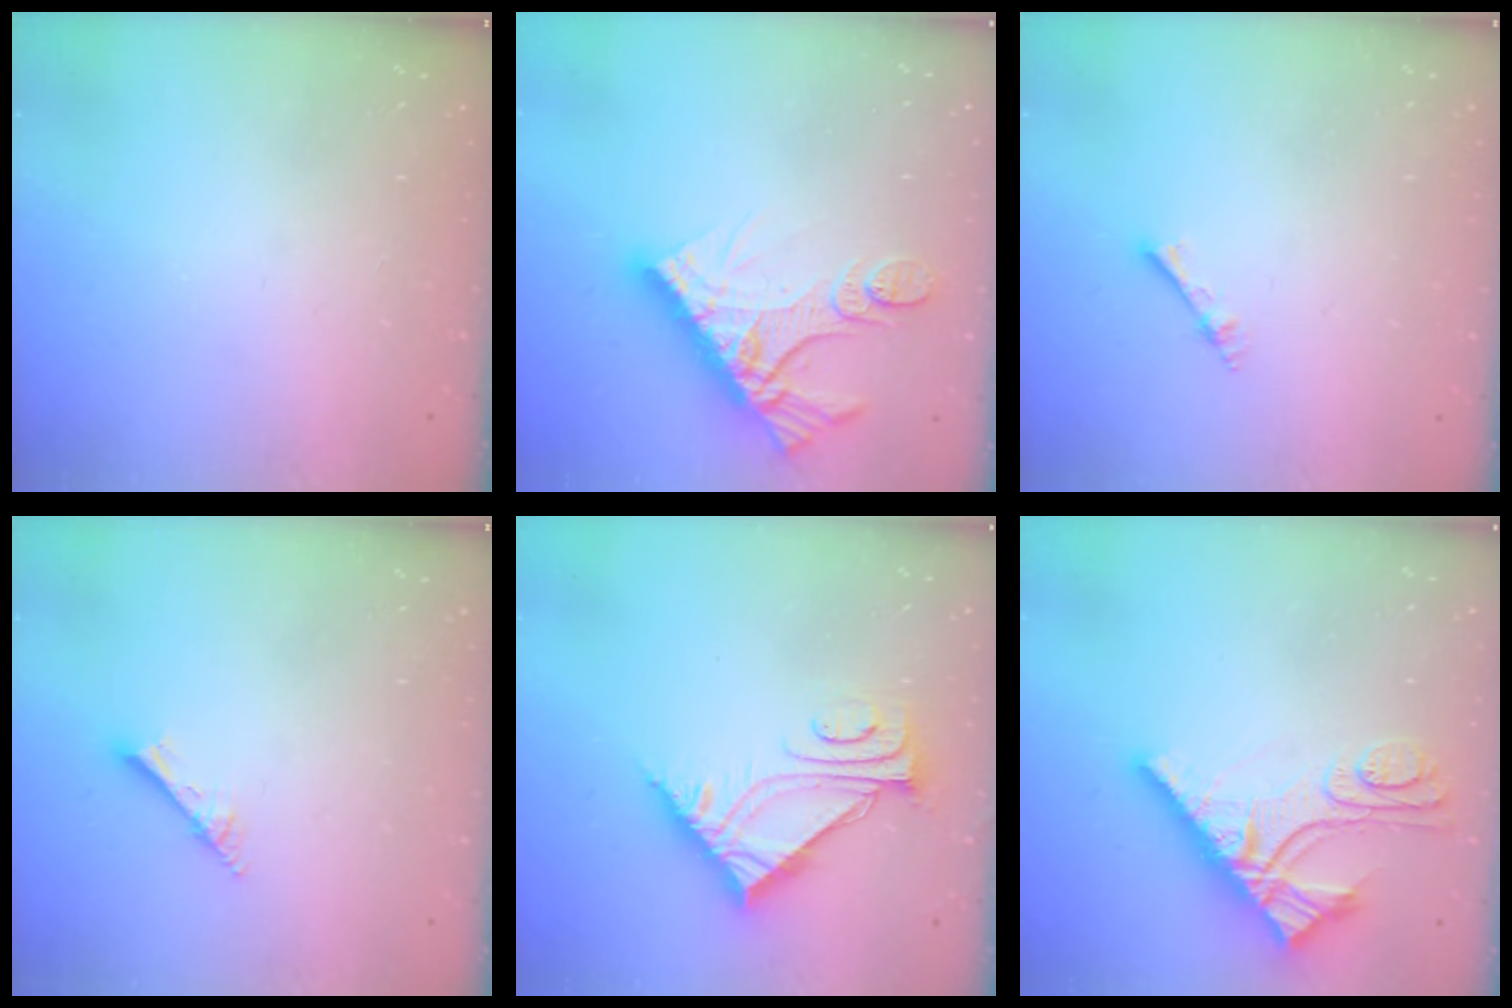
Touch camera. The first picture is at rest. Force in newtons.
{"total": 15.5, "press": 15.4, "slide": 1.4}
{"total": 3.7, "press": 3.7, "slide": 0.5}
{"total": 2.5, "press": 2.5, "slide": 0.2}
{"total": 7.7, "press": 7.7, "slide": 0.4}
{"total": 12.5, "press": 12.5, "slide": 0.7}